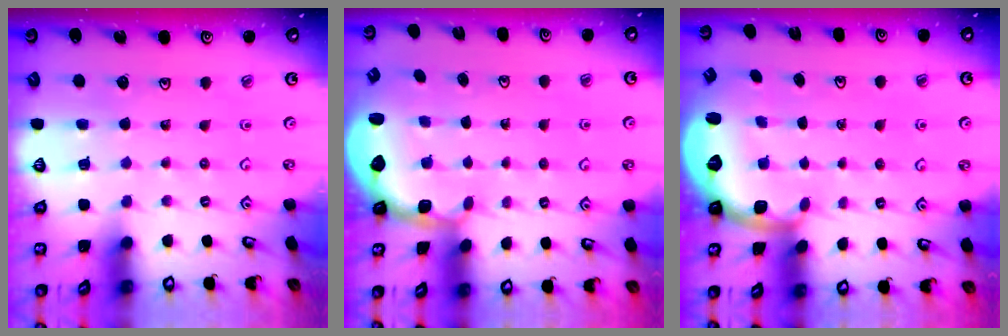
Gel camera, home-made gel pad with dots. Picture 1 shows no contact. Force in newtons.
{"total": 2.8, "press": 1.7, "slide": 2.2}
{"total": 3.4, "press": 2.6, "slide": 2.1}